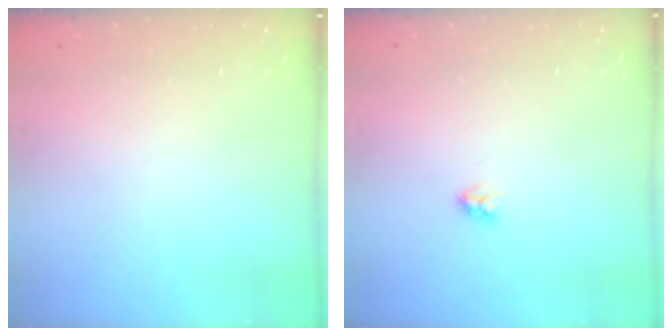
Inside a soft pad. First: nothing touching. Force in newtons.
{"total": 3.0, "press": 3.0, "slide": 0.4}